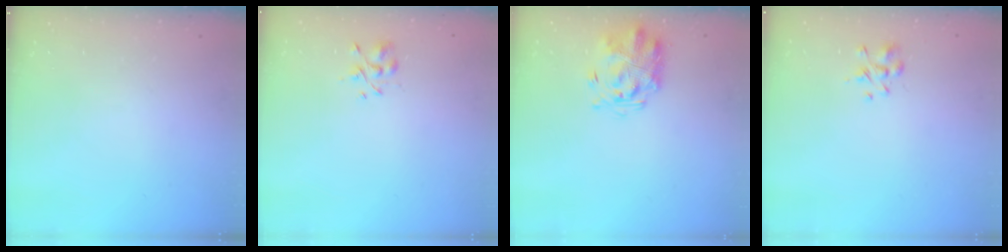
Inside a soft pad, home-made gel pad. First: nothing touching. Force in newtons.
{"total": 2.1, "press": 2.0, "slide": 0.6}
{"total": 3.6, "press": 3.3, "slide": 1.5}
{"total": 2.3, "press": 2.1, "slide": 0.9}